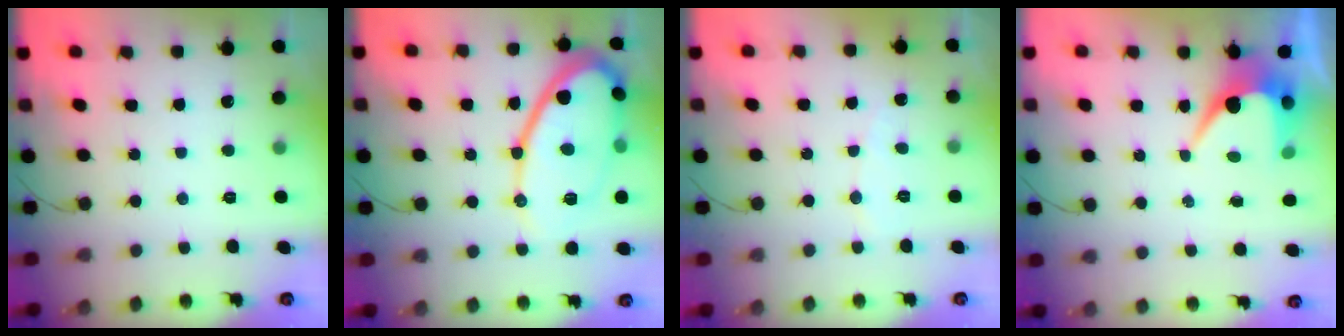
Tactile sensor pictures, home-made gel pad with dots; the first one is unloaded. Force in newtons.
{"total": 17.7, "press": 17.6, "slide": 1.5}
{"total": 3.0, "press": 2.9, "slide": 0.3}
{"total": 6.7, "press": 6.7, "slide": 0.3}